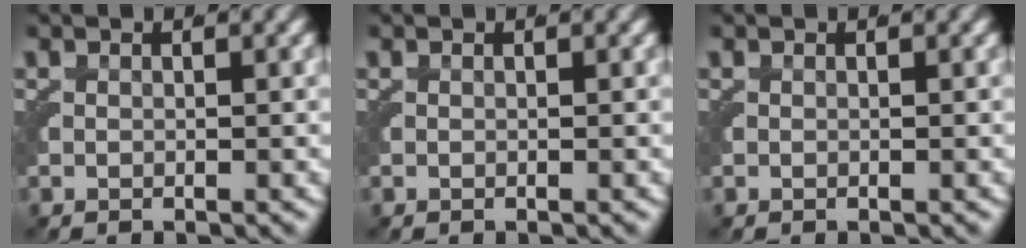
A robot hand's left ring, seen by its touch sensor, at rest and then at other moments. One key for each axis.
{"total": 0.0}
{"total": 0.0}